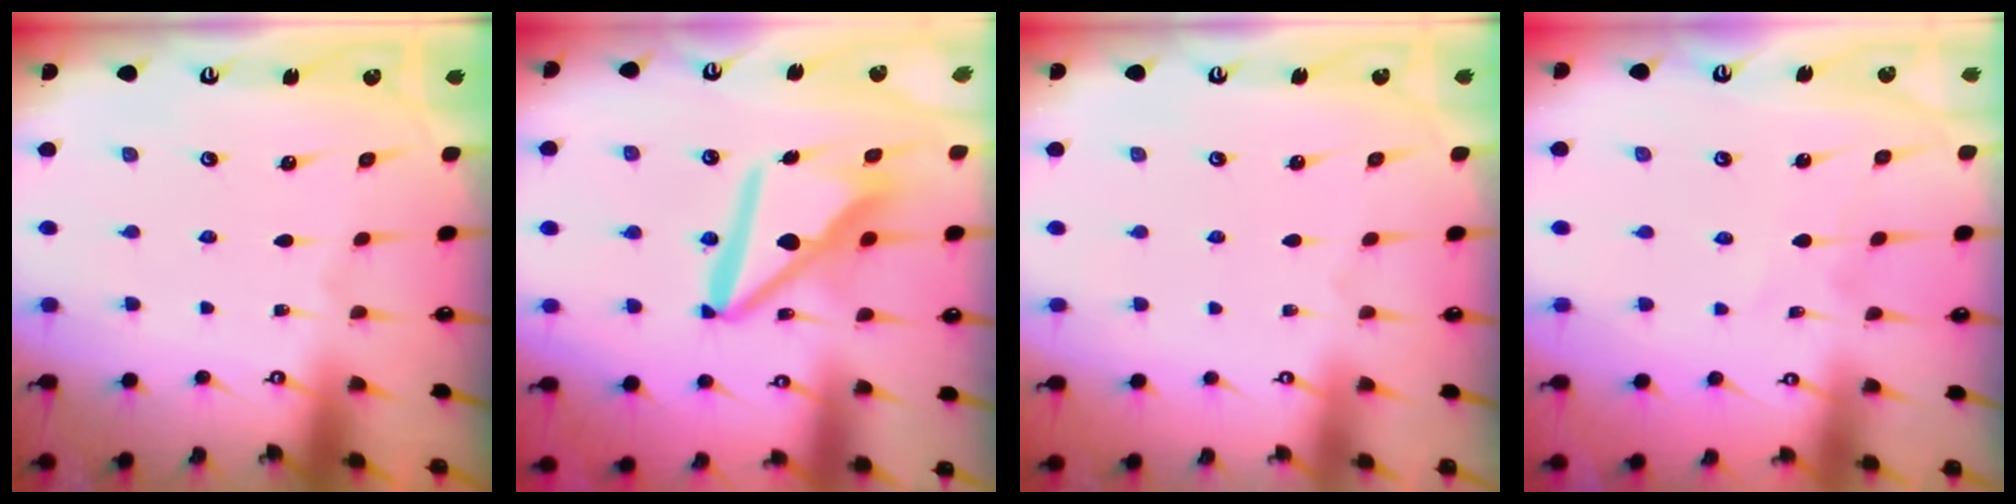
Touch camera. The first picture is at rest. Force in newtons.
{"total": 13.0, "press": 12.9, "slide": 1.6}
{"total": 0.0}
{"total": 3.9, "press": 3.9, "slide": 0.4}